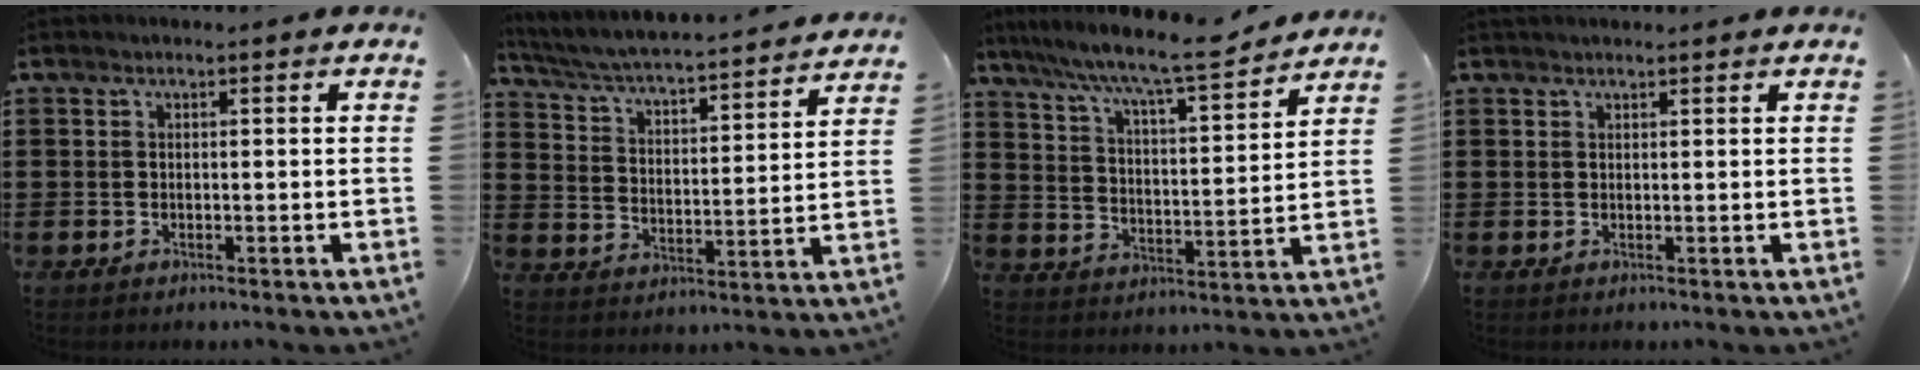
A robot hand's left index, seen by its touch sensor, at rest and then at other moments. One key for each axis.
{"total": 4.1, "fx": 3.9, "fy": -0.3, "fz": 1.4, "tx": -0.048, "ty": -0.038, "tz": 0.056}
{"total": 8.3, "fx": 7.3, "fy": 0.2, "fz": 4.0, "tx": -0.097, "ty": -0.047, "tz": 0.114}
{"total": 0.9, "fx": 0.9, "fy": 0.1, "fz": 0.1, "tx": -0.003, "ty": 0.000, "tz": 0.017}